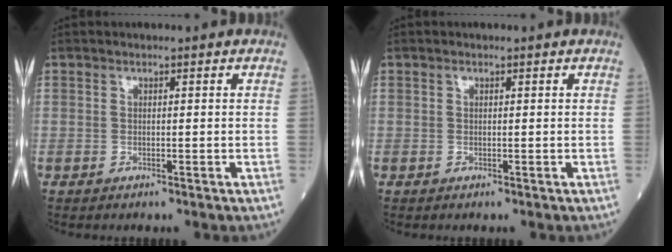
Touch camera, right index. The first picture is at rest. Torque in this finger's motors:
{"motor_torque": [0.02, 0.12, -0.05, 0.00]}